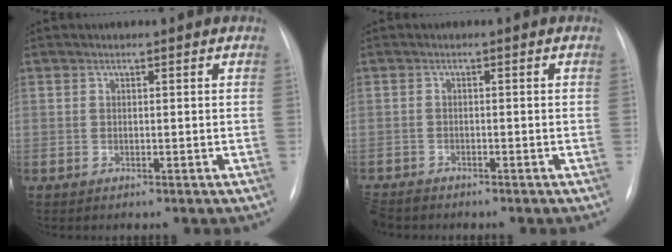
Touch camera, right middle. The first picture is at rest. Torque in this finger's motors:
{"motor_torque": [0.02, -0.02, 0.00, 0.00]}